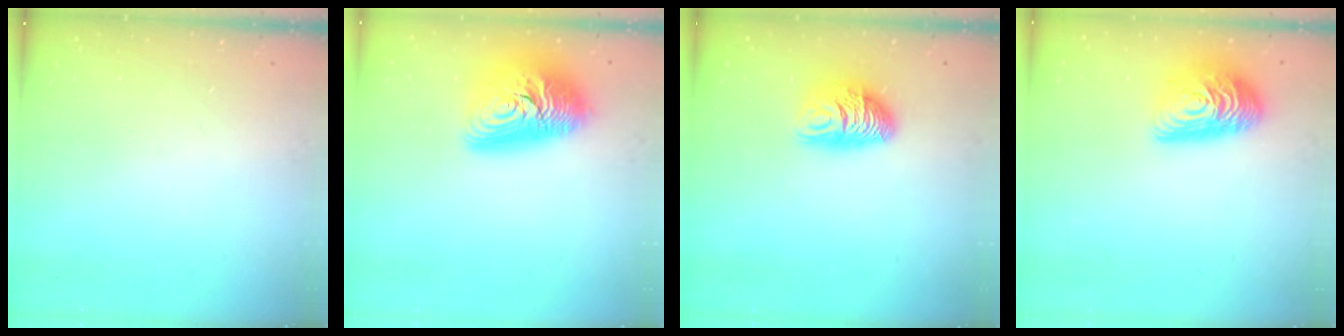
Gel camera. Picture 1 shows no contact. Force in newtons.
{"total": 17.1, "press": 17.1, "slide": 1.1}
{"total": 8.9, "press": 8.9, "slide": 0.8}
{"total": 14.7, "press": 14.7, "slide": 0.8}